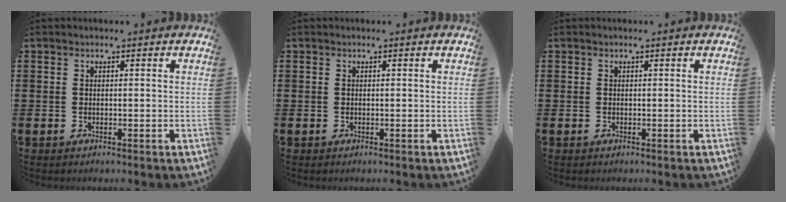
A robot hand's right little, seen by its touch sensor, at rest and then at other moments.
{"total": 0.0}
{"total": 0.0}